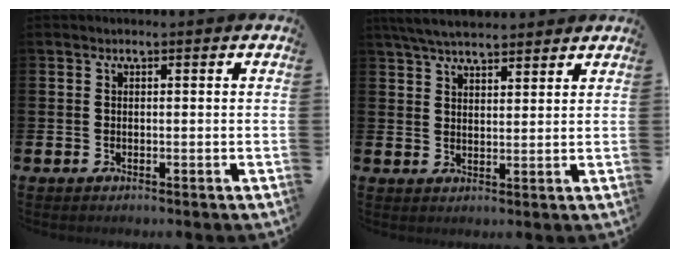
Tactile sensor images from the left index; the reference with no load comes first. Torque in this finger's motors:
{"motor_torque": [1.08, -1.06, 0.44, 0.21]}